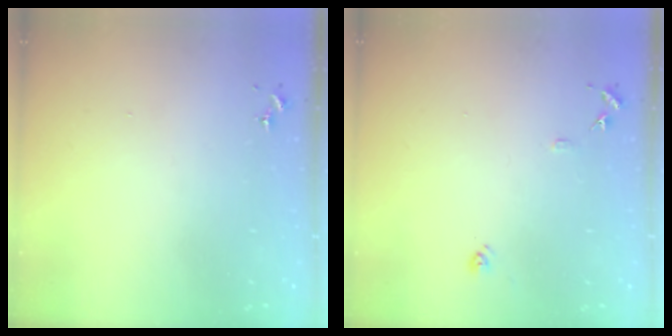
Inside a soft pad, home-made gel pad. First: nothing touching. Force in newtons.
{"total": 8.3, "press": 8.3, "slide": 0.7}